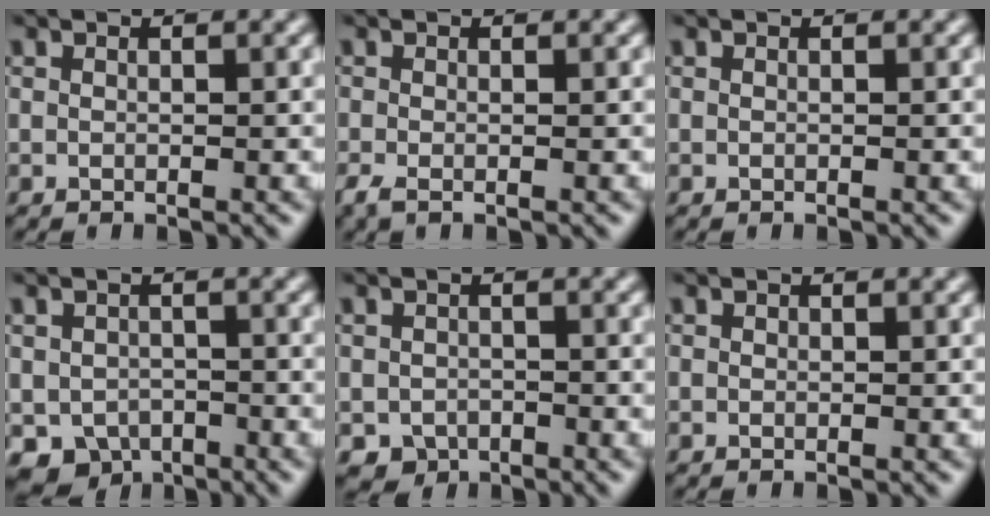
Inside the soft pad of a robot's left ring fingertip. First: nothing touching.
{"total": 1.3, "force": [-0.6, 0.4, 1.0], "torque": [-0.028, -0.010, -0.016]}
{"total": 0.0}
{"total": 4.1, "force": [-2.0, 3.2, 1.7], "torque": [-0.024, -0.012, -0.029]}
{"total": 1.9, "force": [-1.0, 1.5, 0.5], "torque": [-0.004, -0.006, -0.018]}
{"total": 0.0}